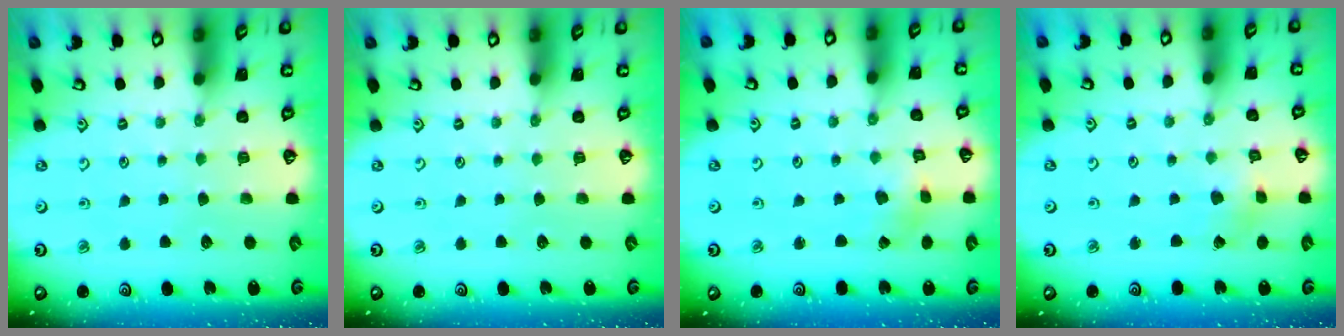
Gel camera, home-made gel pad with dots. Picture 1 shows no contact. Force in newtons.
{"total": 0.0}
{"total": 1.1, "press": 1.0, "slide": 0.4}
{"total": 1.5, "press": 1.5, "slide": 0.0}